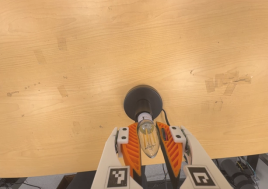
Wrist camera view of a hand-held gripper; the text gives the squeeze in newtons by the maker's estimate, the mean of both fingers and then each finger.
{"total": 13.8, "left": 13.7, "right": 13.8}